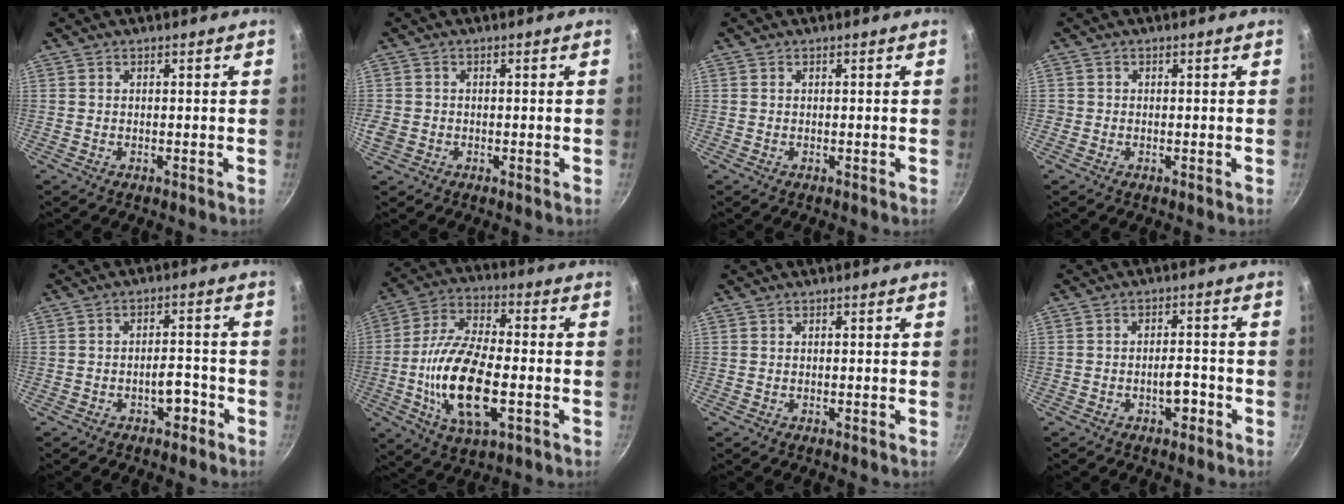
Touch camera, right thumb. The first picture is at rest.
{"total": 2.8, "force": [-0.7, 2.4, 1.4], "torque": [-0.028, 0.004, -0.010]}
{"total": 0.0}
{"total": 0.8, "force": [-0.1, 0.8, 0.0], "torque": [0.004, 0.005, -0.003]}
{"total": 4.2, "force": [-2.2, 2.3, 2.6], "torque": [-0.024, 0.028, -0.033]}
{"total": 17.8, "force": [-3.8, 7.8, 15.6], "torque": [-0.299, 0.015, -0.068]}
{"total": 0.0}
{"total": 3.6, "force": [-1.8, 2.0, 2.5], "torque": [-0.025, 0.022, -0.026]}